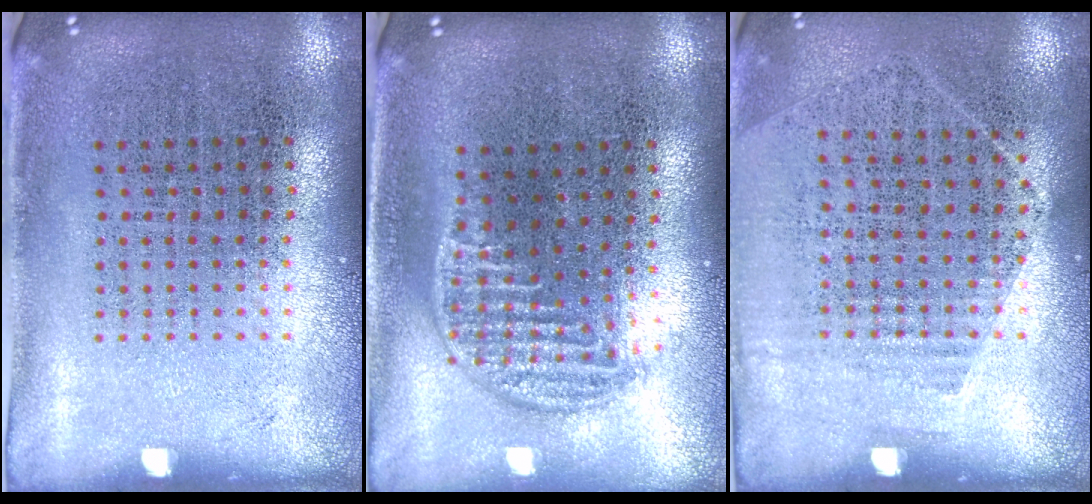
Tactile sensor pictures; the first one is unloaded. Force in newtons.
{"total": 1.2, "press": 1.0, "slide": 0.6}
{"total": 1.2, "press": 1.0, "slide": 0.6}